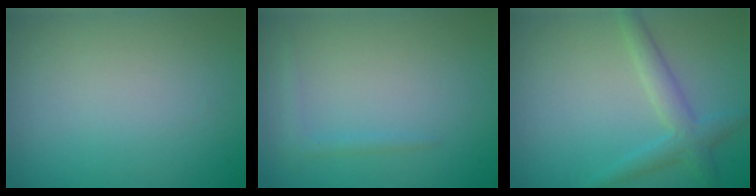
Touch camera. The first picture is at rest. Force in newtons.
{"total": 1.1, "press": 1.1, "slide": 0.1}
{"total": 2.8, "press": 2.8, "slide": 0.2}